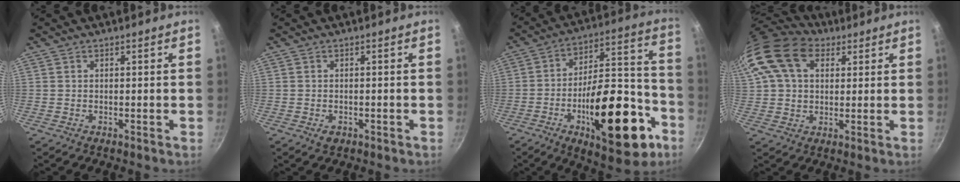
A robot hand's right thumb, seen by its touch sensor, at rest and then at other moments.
{"total": 1.7, "force": [-0.7, 1.1, 1.0], "torque": [-0.015, 0.003, -0.006]}
{"total": 26.1, "force": [-10.2, 10.9, 21.4], "torque": [-0.271, 0.059, -0.143]}
{"total": 19.4, "force": [7.4, 13.4, 11.9], "torque": [-0.244, 0.023, 0.124]}